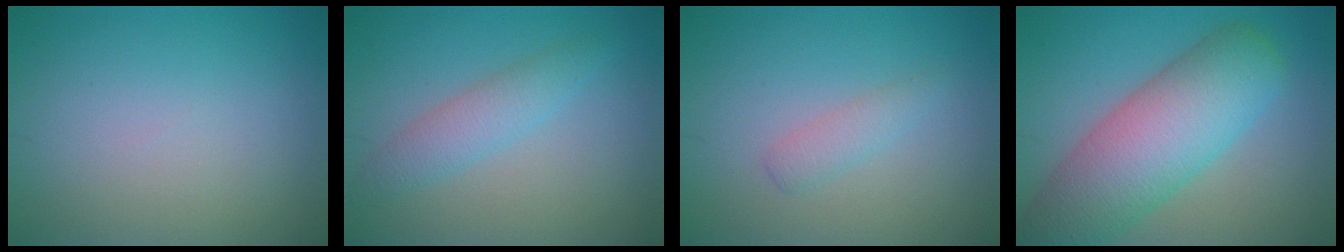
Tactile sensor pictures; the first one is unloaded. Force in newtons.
{"total": 2.7, "press": 2.7, "slide": 0.1}
{"total": 1.5, "press": 1.5, "slide": 0.1}
{"total": 9.5, "press": 9.5, "slide": 0.5}